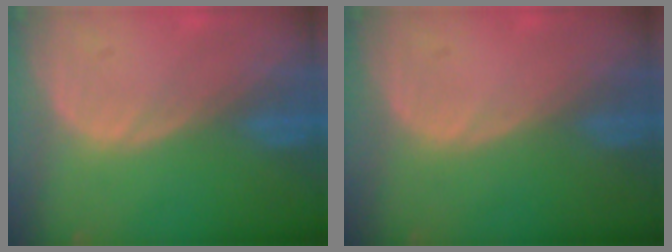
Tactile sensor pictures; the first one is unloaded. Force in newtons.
{"total": 0.0}